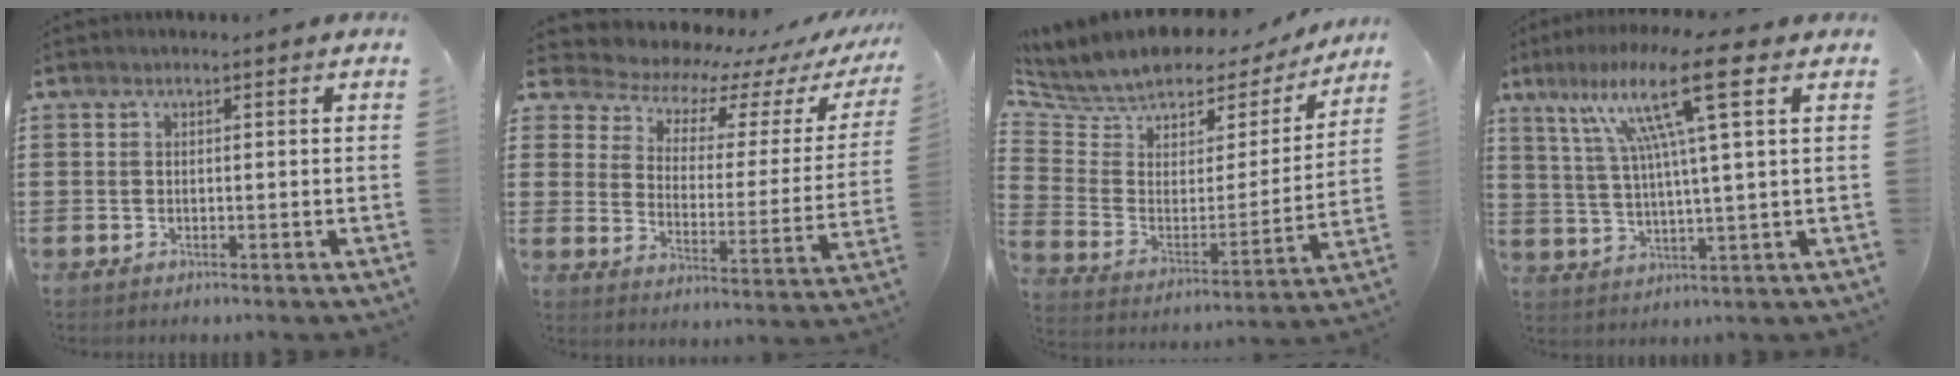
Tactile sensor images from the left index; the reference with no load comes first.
{"total": 5.2, "force": [4.7, 2.1, 0.8], "torque": [-0.043, -0.046, 0.075]}
{"total": 6.2, "force": [5.5, 2.8, 0.5], "torque": [-0.053, -0.047, 0.092]}
{"total": 13.0, "force": [6.1, 0.1, 11.5], "torque": [-0.238, -0.001, 0.090]}